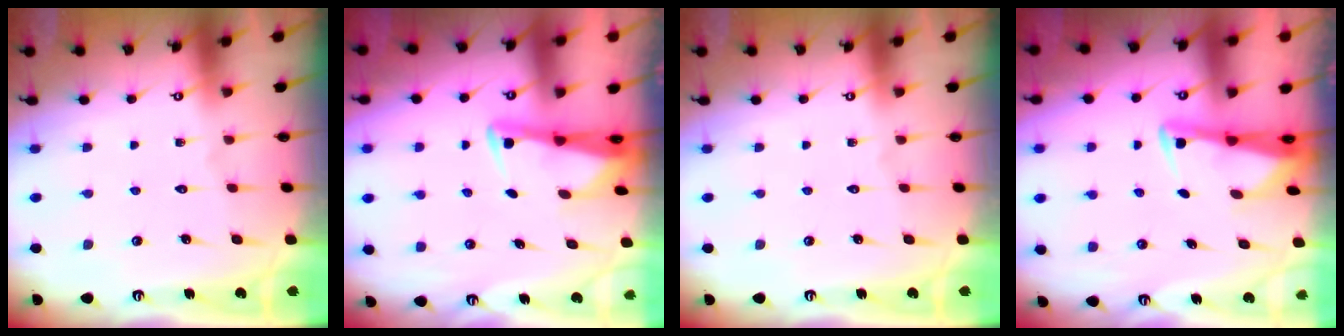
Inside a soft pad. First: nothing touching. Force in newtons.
{"total": 2.5, "press": 2.5, "slide": 0.5}
{"total": 0.0}
{"total": 2.7, "press": 2.7, "slide": 0.5}